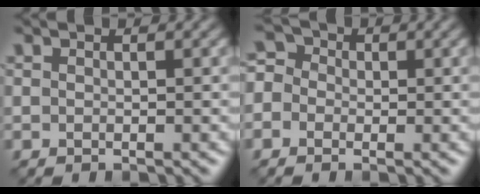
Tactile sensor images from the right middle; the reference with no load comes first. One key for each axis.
{"total": 2.8, "fx": -0.3, "fy": 2.6, "fz": 1.0, "tx": -0.010, "ty": 0.019, "tz": -0.023}